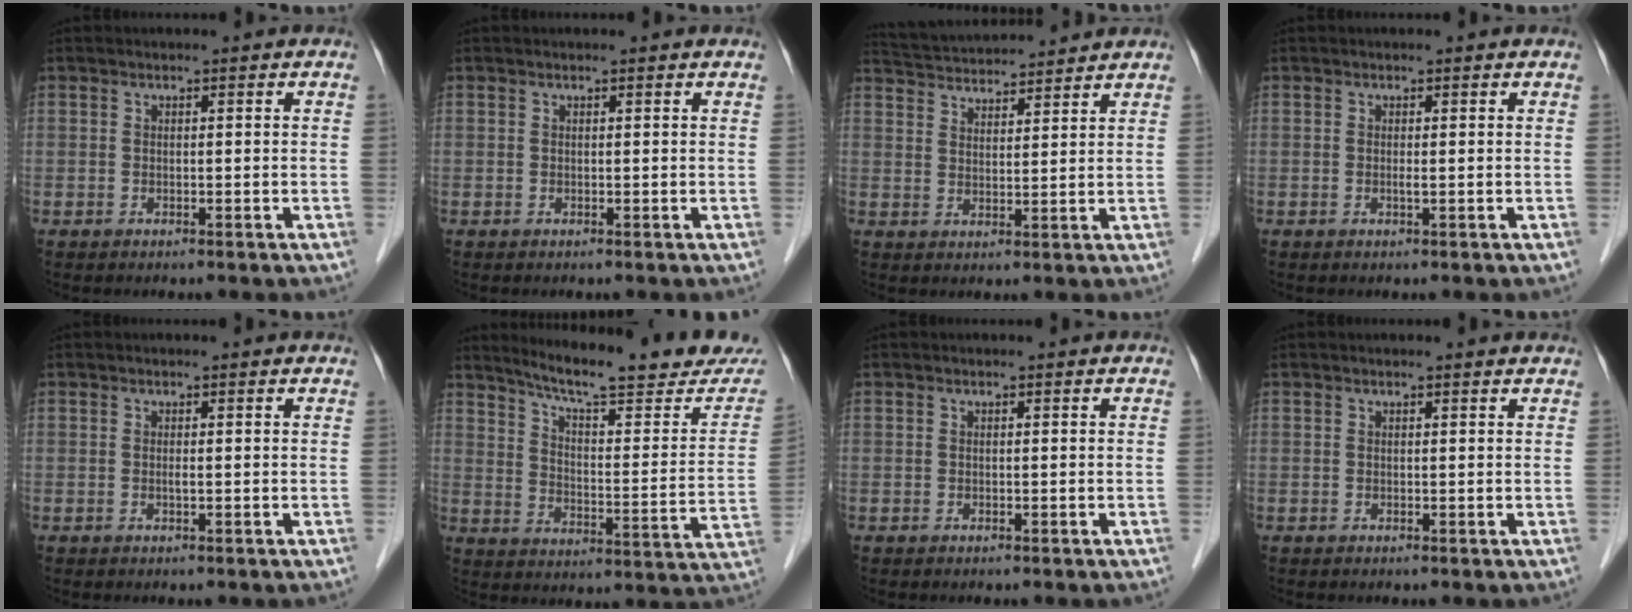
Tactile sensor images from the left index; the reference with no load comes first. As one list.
[{"total": 0.0}, {"total": 10.8, "force": [10.4, 0.9, 2.8], "torque": [-0.061, 0.025, 0.163]}, {"total": 0.5, "force": [-0.3, -0.1, 0.4], "torque": [-0.011, -0.006, -0.006]}, {"total": 0.5, "force": [-0.3, 0.0, 0.4], "torque": [-0.010, -0.006, -0.006]}, {"total": 20.9, "force": [18.8, 1.6, 9.2], "torque": [-0.130, -0.065, 0.245]}, {"total": 0.0}, {"total": 1.1, "force": [1.1, 0.0, 0.2], "torque": [-0.014, -0.005, 0.006]}]